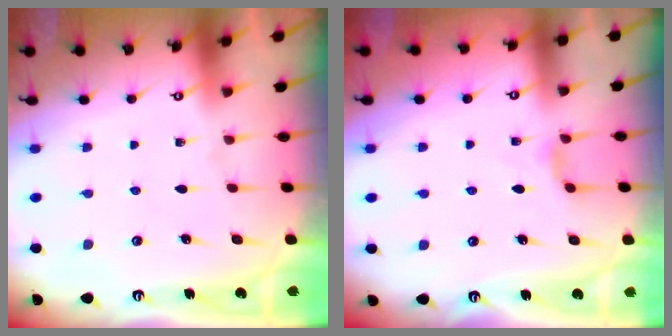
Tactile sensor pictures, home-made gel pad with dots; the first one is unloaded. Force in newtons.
{"total": 1.9, "press": 1.9, "slide": 0.4}